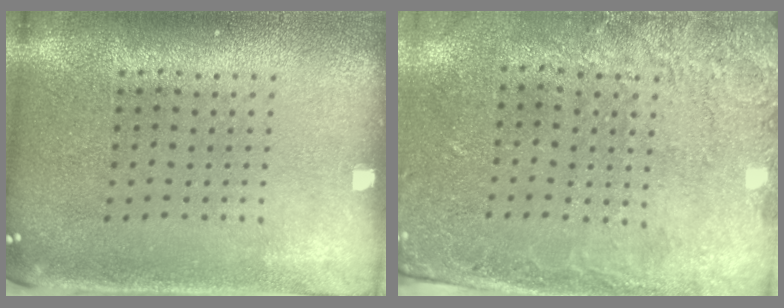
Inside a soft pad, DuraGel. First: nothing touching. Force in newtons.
{"total": 2.6, "press": 1.9, "slide": 1.8}